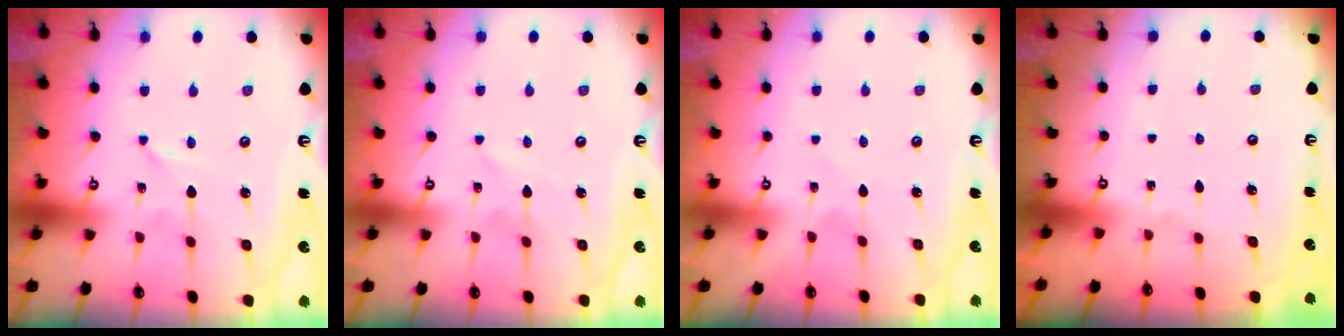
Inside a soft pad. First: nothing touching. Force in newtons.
{"total": 0.8, "press": 0.8, "slide": 0.1}
{"total": 1.4, "press": 1.4, "slide": 0.1}
{"total": 0.0}